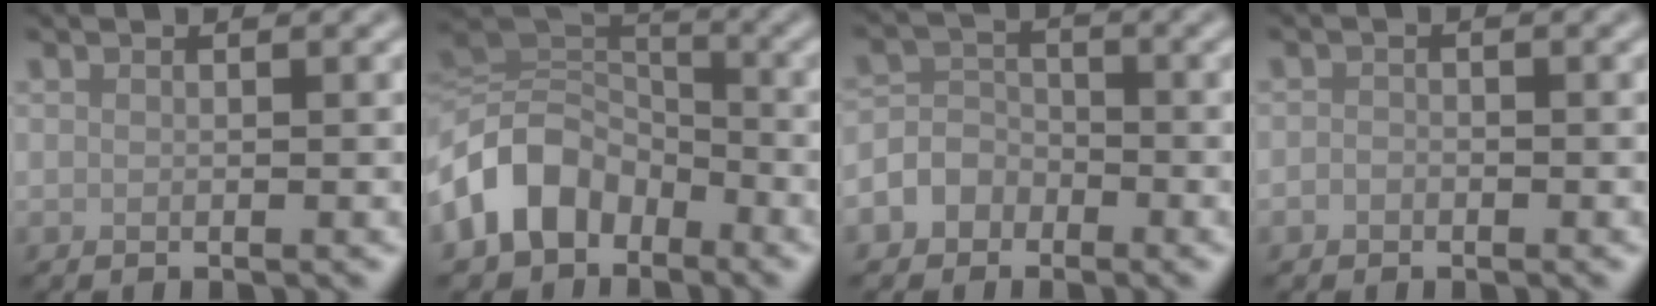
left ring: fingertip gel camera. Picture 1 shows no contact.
{"total": 8.1, "force": [-4.3, 5.7, 3.7], "torque": [-0.064, 0.006, -0.097]}
{"total": 4.0, "force": [-2.3, 3.2, 0.9], "torque": [0.003, 0.002, -0.056]}
{"total": 0.9, "force": [-0.5, 0.7, 0.2], "torque": [-0.004, -0.001, -0.011]}